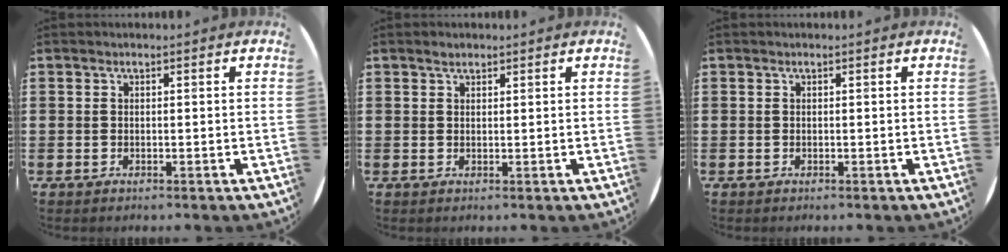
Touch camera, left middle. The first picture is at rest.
{"total": 1.0, "force": [0.9, 0.4, 0.3], "torque": [0.001, 0.000, 0.015]}
{"total": 0.0}